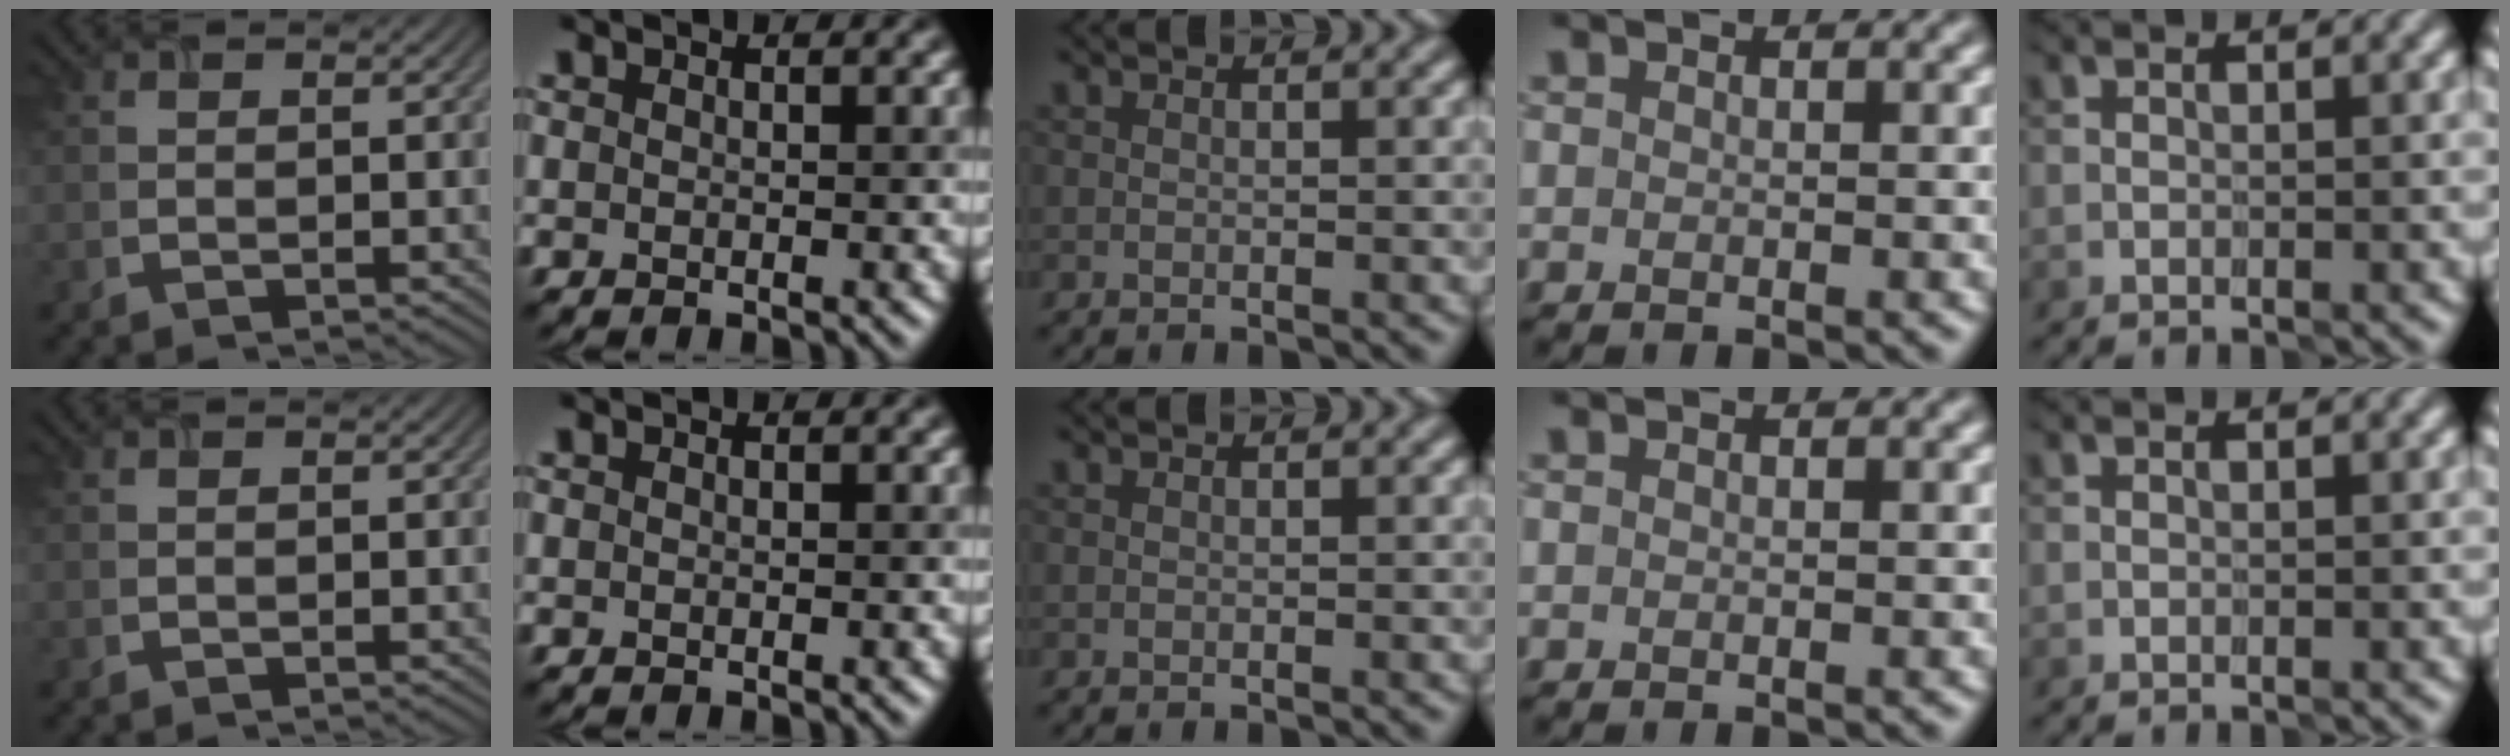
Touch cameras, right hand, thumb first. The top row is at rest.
{}